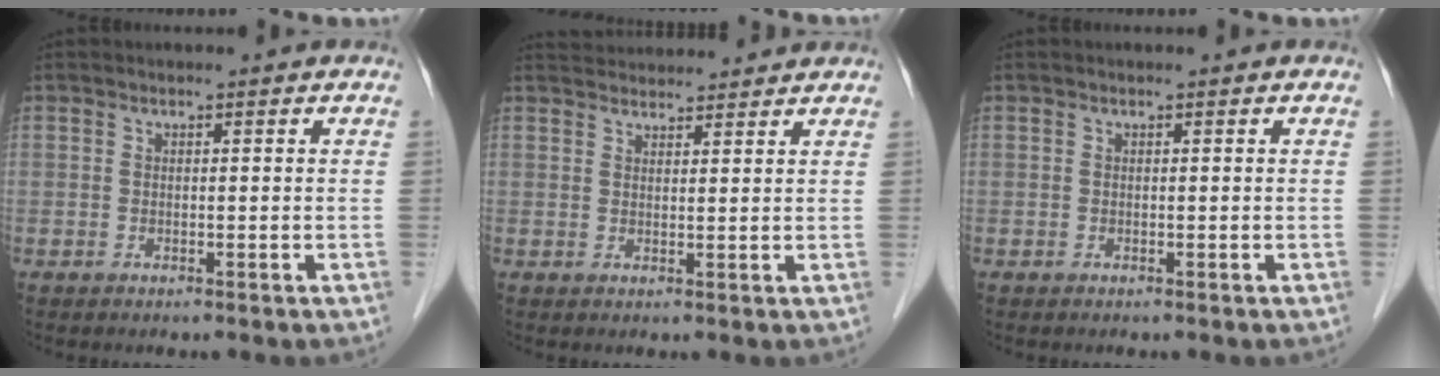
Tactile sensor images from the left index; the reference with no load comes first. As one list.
[{"total": 7.6, "force": [7.5, 0.9, 1.3], "torque": [-0.023, 0.035, 0.105]}, {"total": 0.0}]